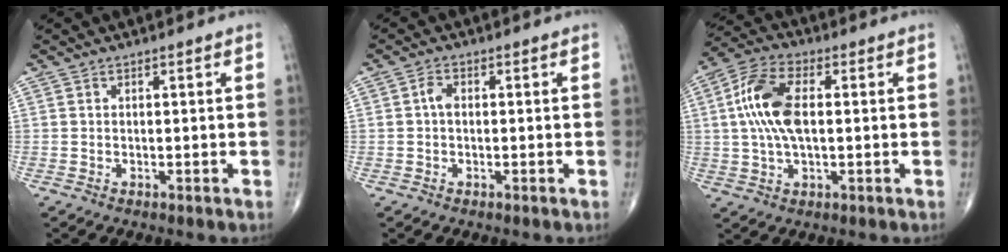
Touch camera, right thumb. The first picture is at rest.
{"total": 1.8, "force": [-0.1, 1.2, 1.4], "torque": [-0.023, 0.003, -0.006]}
{"total": 11.4, "force": [1.1, 5.5, 9.9], "torque": [-0.210, 0.016, 0.017]}